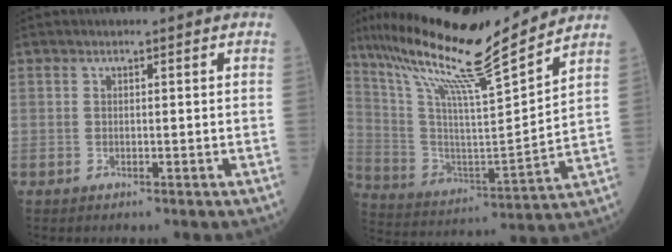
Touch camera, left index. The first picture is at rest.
{"total": 21.1, "force": [17.3, -0.4, 12.0], "torque": [-0.215, -0.008, 0.296]}